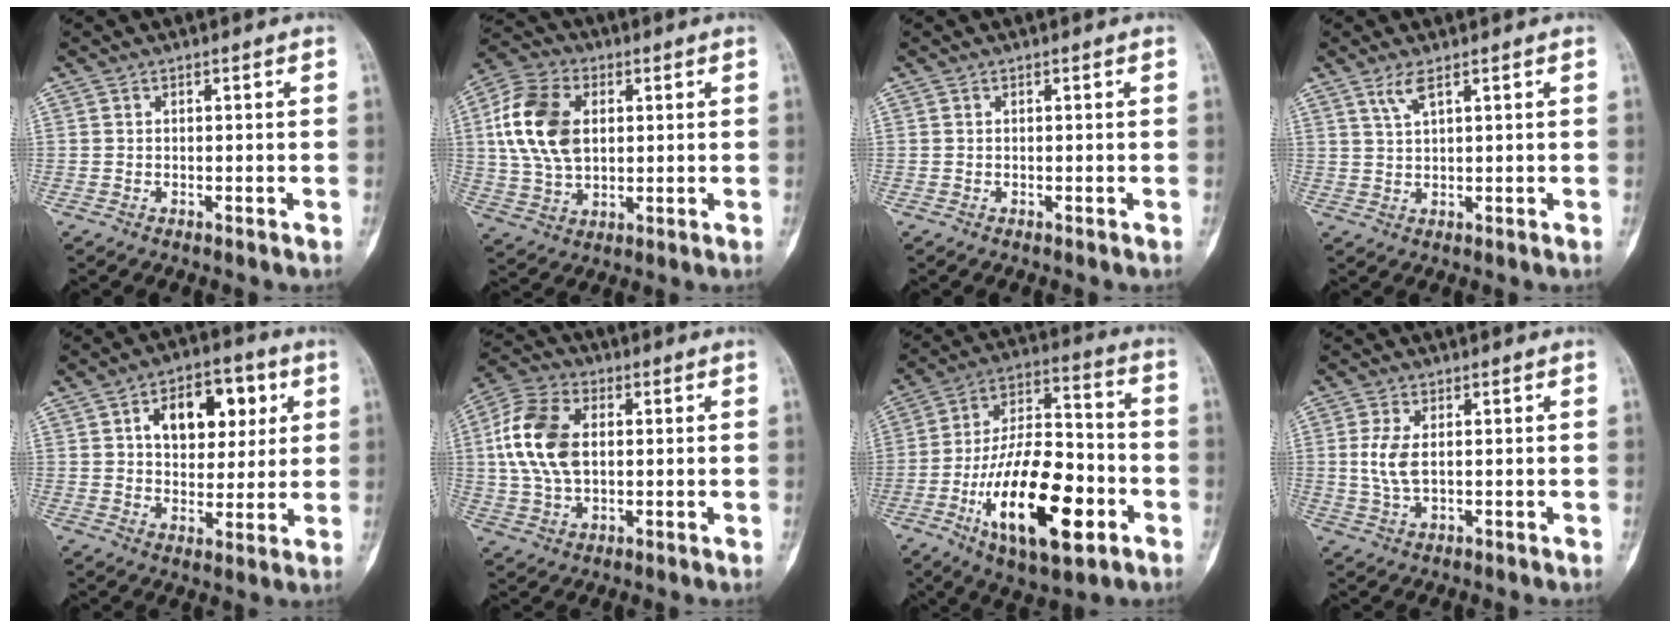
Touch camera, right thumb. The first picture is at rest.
{"total": 14.5, "force": [2.7, 9.6, 10.6], "torque": [-0.201, 0.006, 0.048]}
{"total": 0.0}
{"total": 3.1, "force": [1.9, 0.5, 2.3], "torque": [-0.057, -0.003, 0.046]}
{"total": 15.3, "force": [4.9, 9.7, 10.8], "torque": [-0.111, 0.008, 0.073]}
{"total": 13.5, "force": [1.7, 8.6, 10.2], "torque": [-0.206, 0.012, 0.029]}
{"total": 23.4, "force": [-8.4, 10.1, 19.4], "torque": [-0.322, 0.040, -0.133]}
{"total": 4.7, "force": [0.6, 2.3, 4.1], "torque": [-0.096, -0.003, 0.016]}